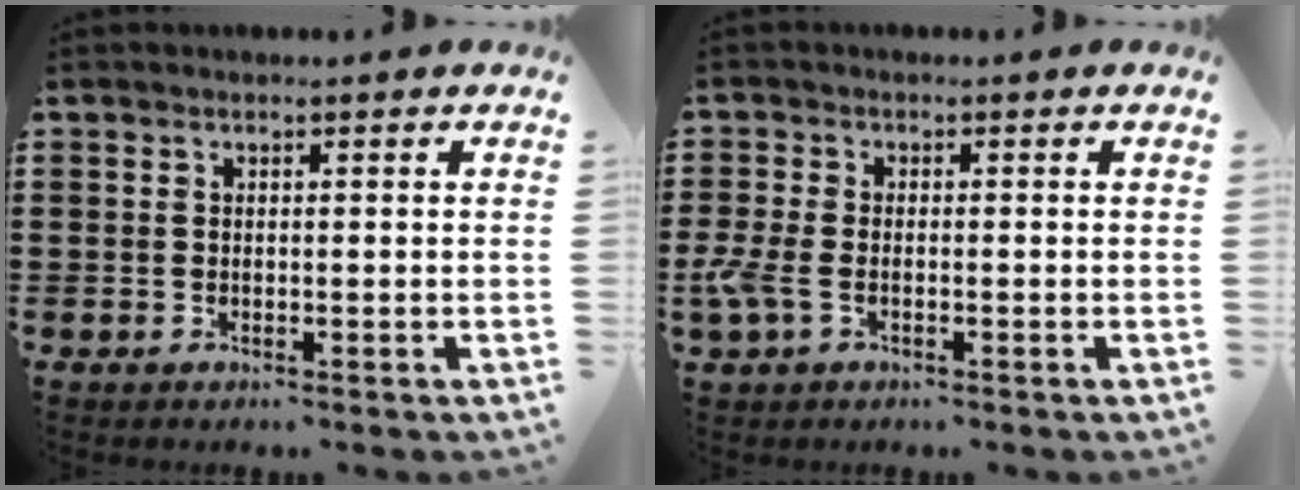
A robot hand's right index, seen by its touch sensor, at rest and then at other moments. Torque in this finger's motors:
{"motor_torque": [2.14, 0.00, 0.17, 0.04]}